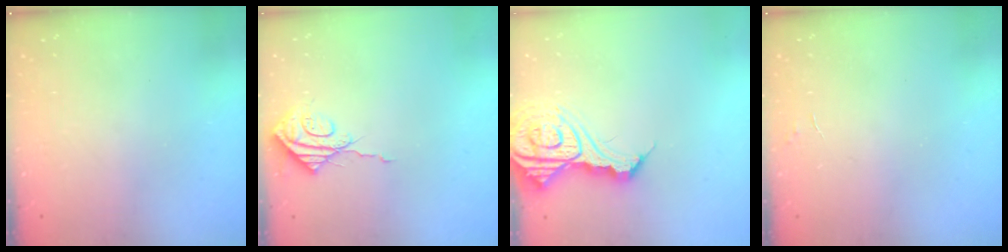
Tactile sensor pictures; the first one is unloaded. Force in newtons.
{"total": 7.3, "press": 7.3, "slide": 0.6}
{"total": 13.7, "press": 13.6, "slide": 1.4}
{"total": 2.2, "press": 2.2, "slide": 0.2}